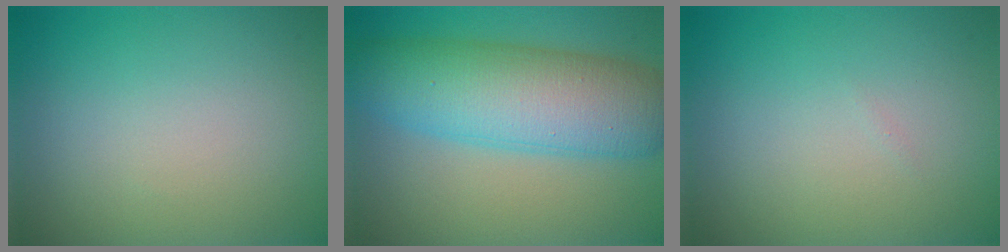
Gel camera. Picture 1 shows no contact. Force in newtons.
{"total": 9.6, "press": 9.6, "slide": 0.1}
{"total": 0.0}